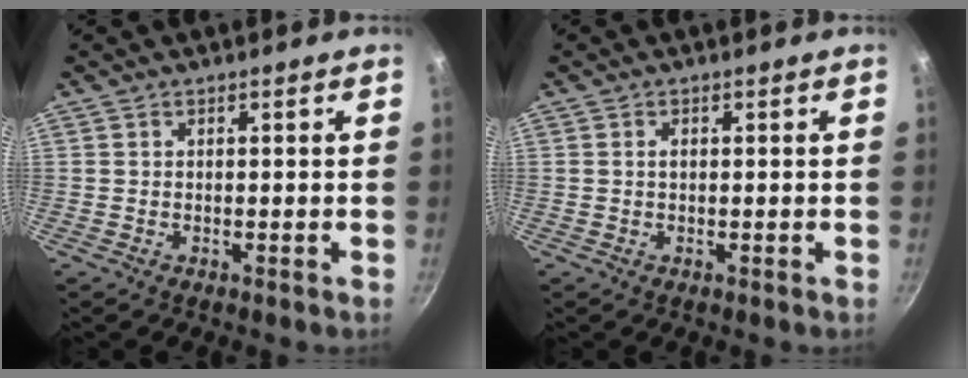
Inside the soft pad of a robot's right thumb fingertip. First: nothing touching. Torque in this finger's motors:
{"motor_torque": [-0.05, 0.29, 0.24, 0.07, -0.03]}